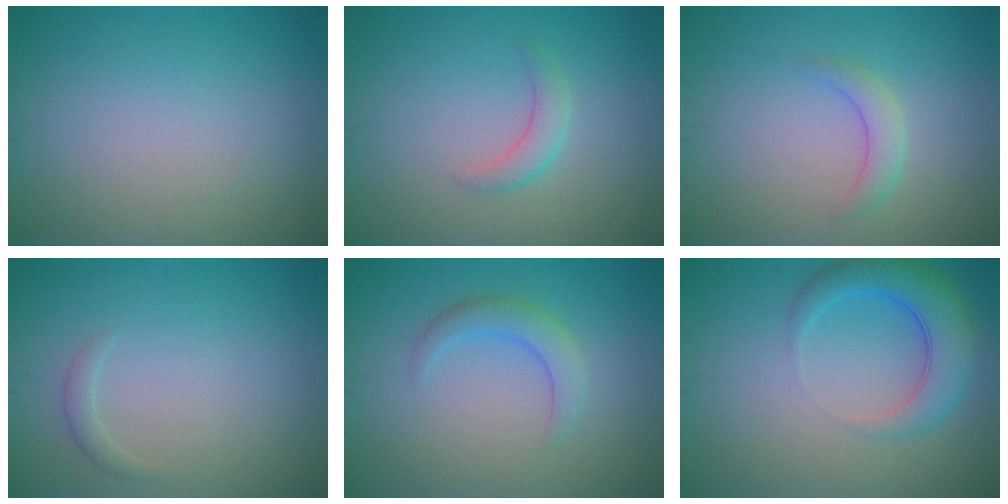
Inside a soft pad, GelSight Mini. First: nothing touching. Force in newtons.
{"total": 1.8, "press": 1.8, "slide": 0.0}
{"total": 1.9, "press": 1.9, "slide": 0.1}
{"total": 0.9, "press": 0.9, "slide": 0.1}
{"total": 2.4, "press": 2.4, "slide": 0.0}
{"total": 5.0, "press": 5.0, "slide": 0.4}